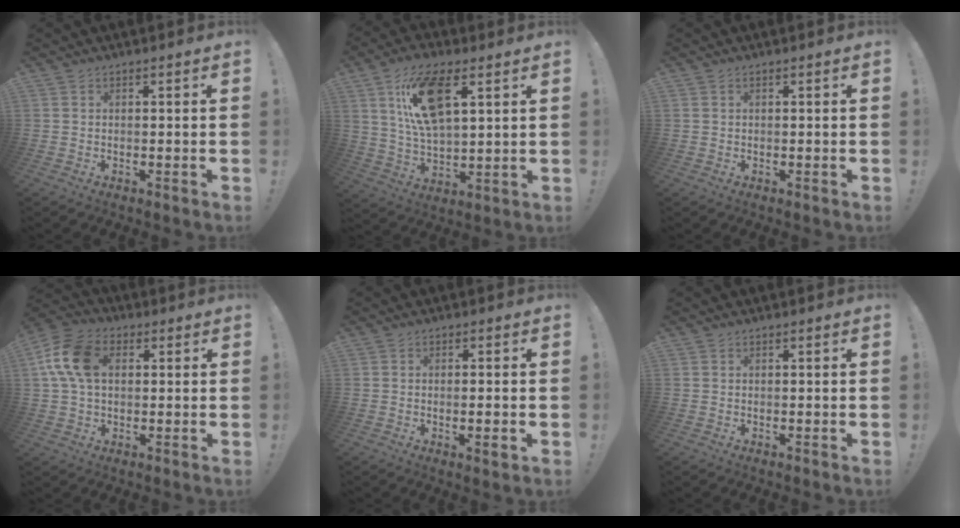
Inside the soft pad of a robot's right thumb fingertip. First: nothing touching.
{"total": 16.2, "force": [7.1, 7.8, 12.4], "torque": [-0.225, -0.014, 0.124]}
{"total": 0.0}
{"total": 13.1, "force": [2.9, 8.8, 9.2], "torque": [-0.174, 0.010, 0.058]}
{"total": 3.0, "force": [-0.7, 0.2, 2.9], "torque": [-0.038, -0.006, -0.013]}
{"total": 0.0}